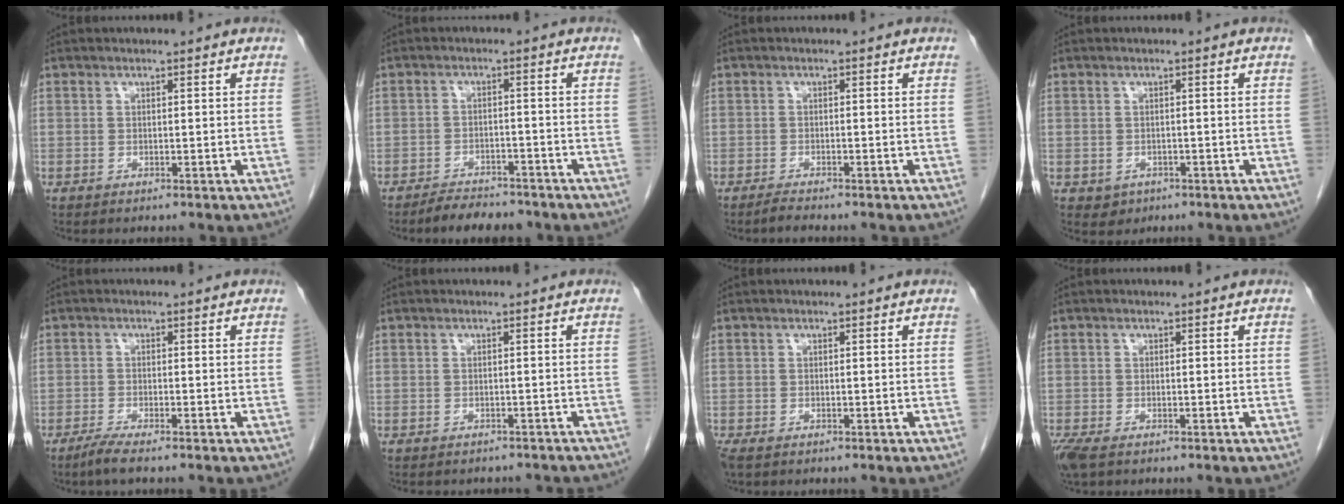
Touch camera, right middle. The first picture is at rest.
{"total": 5.8, "force": [-5.1, 2.0, 1.7], "torque": [-0.026, -0.004, -0.077]}
{"total": 1.4, "force": [-1.3, -0.2, 0.5], "torque": [-0.017, -0.005, -0.025]}
{"total": 2.0, "force": [-0.8, 1.7, 0.5], "torque": [-0.005, 0.005, -0.002]}
{"total": 2.5, "force": [-2.0, -0.2, 1.5], "torque": [-0.039, -0.007, -0.043]}
{"total": 6.9, "force": [-6.2, 2.4, 1.7], "torque": [-0.019, 0.002, -0.062]}
{"total": 2.2, "force": [-1.6, 1.1, 1.2], "torque": [-0.029, -0.007, -0.025]}
{"total": 4.1, "force": [-2.7, 1.7, 2.5], "torque": [-0.059, -0.014, -0.047]}